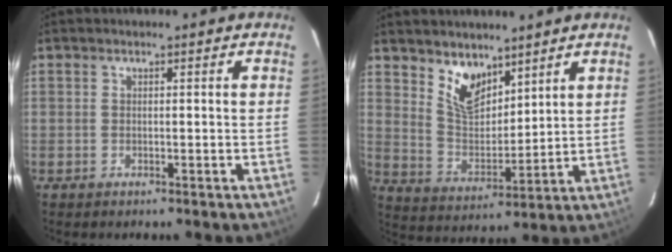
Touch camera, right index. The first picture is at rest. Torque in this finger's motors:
{"motor_torque": [0.26, 0.37, 0.09, 0.04]}